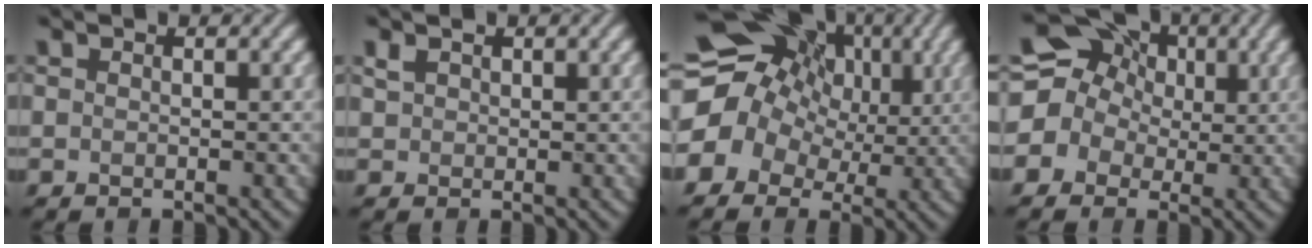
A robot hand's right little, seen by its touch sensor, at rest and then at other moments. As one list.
[{"total": 1.2, "force": [0.7, 0.9, 0.4], "torque": [-0.011, 0.003, 0.015]}, {"total": 16.2, "force": [3.8, 13.3, 8.4], "torque": [-0.163, 0.031, 0.032]}, {"total": 14.2, "force": [3.3, 12.8, 5.2], "torque": [-0.118, 0.050, 0.021]}]